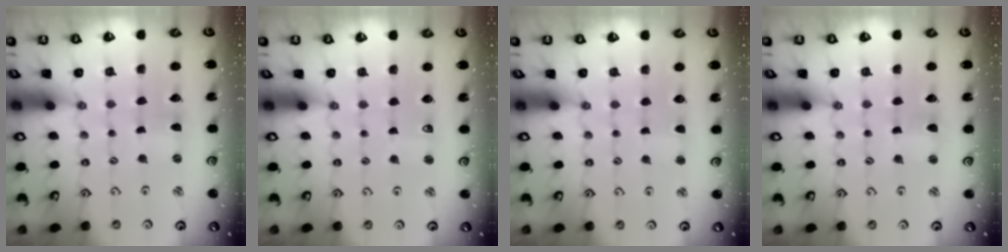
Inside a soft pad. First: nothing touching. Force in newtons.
{"total": 2.2, "press": 2.2, "slide": 0.3}
{"total": 1.8, "press": 1.7, "slide": 0.3}
{"total": 1.0, "press": 1.0, "slide": 0.2}